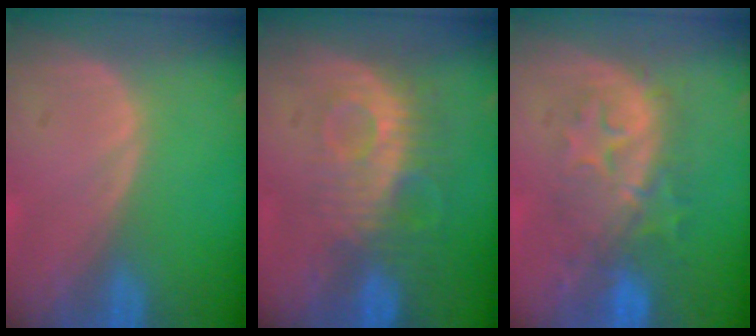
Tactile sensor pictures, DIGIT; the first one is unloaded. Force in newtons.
{"total": 9.2, "press": 8.1, "slide": 4.3}
{"total": 8.4, "press": 8.3, "slide": 1.1}